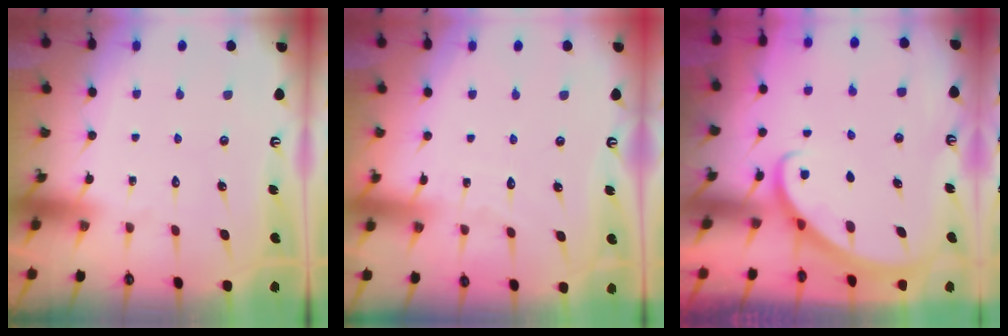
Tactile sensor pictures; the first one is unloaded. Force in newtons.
{"total": 3.2, "press": 3.2, "slide": 0.4}
{"total": 2.8, "press": 2.8, "slide": 0.2}